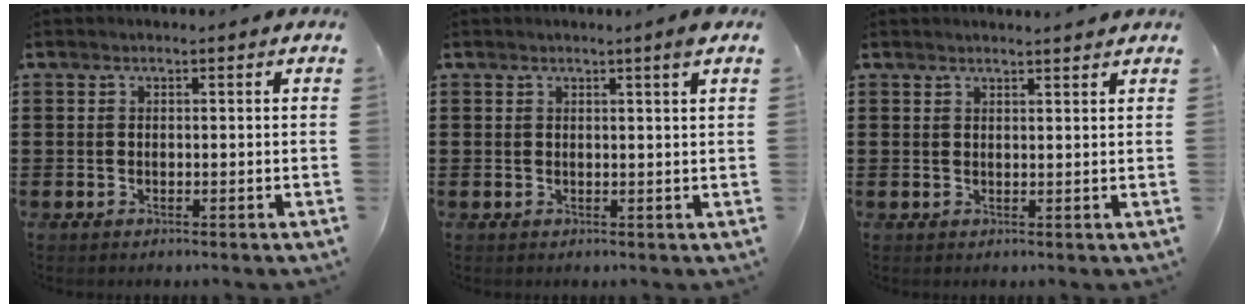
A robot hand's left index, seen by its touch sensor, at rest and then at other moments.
{"total": 1.9, "force": [1.3, -0.4, 1.3], "torque": [-0.025, -0.005, 0.024]}
{"total": 1.6, "force": [1.5, -0.1, 0.3], "torque": [-0.008, 0.000, 0.030]}